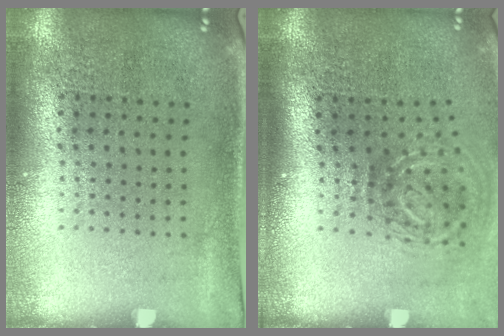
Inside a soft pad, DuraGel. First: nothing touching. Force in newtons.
{"total": 2.0, "press": 1.2, "slide": 1.6}